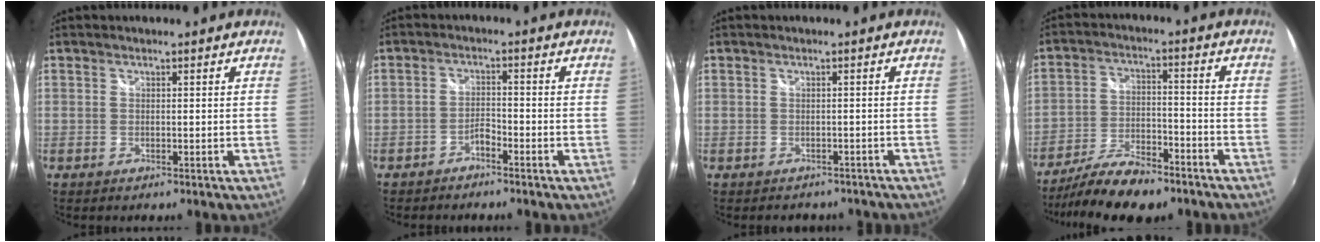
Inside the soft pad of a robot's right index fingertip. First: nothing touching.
{"total": 2.1, "force": [-1.9, 0.6, 0.8], "torque": [-0.020, 0.007, -0.034]}
{"total": 3.8, "force": [-2.9, 2.3, 0.9], "torque": [-0.008, 0.002, -0.033]}
{"total": 14.3, "force": [-11.4, 4.7, 7.3], "torque": [-0.159, -0.021, -0.194]}